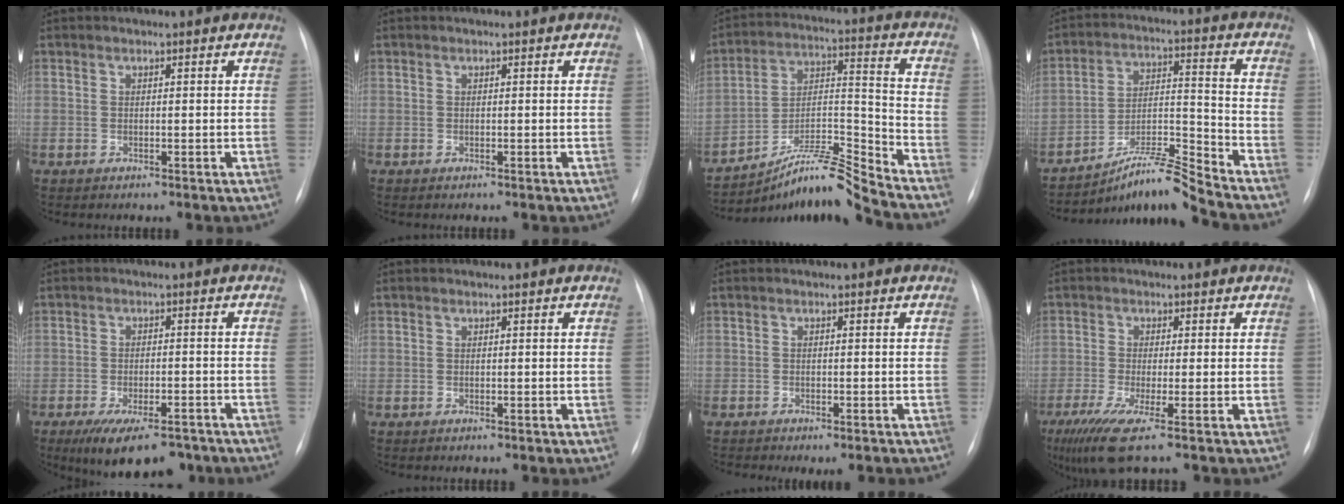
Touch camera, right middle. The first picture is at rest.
{"total": 0.0}
{"total": 12.0, "force": [-11.1, -1.9, 4.0], "torque": [-0.067, 0.030, -0.194]}
{"total": 9.5, "force": [-8.8, -1.9, 3.2], "torque": [-0.059, 0.019, -0.151]}
{"total": 10.7, "force": [-8.0, 3.8, 6.1], "torque": [-0.092, -0.009, -0.118]}
{"total": 0.0}
{"total": 3.9, "force": [-3.3, 1.1, 1.9], "torque": [-0.015, -0.007, -0.041]}
{"total": 6.5, "force": [-3.9, 0.1, 5.2], "torque": [-0.100, -0.021, -0.074]}